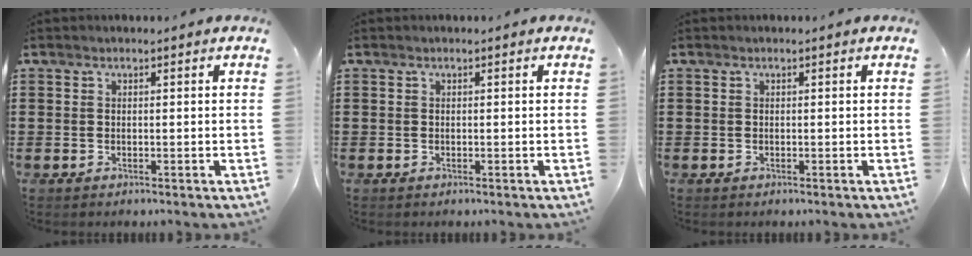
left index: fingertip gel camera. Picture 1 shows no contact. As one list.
[{"total": 0.0}, {"total": 0.0}]